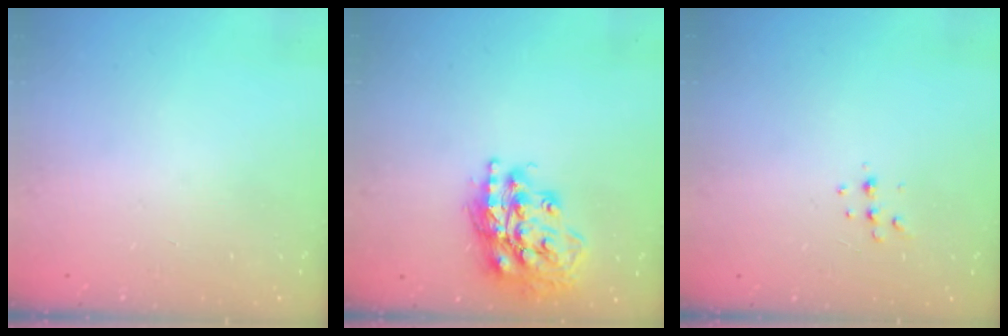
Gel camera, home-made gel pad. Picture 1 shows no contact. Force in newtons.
{"total": 17.9, "press": 17.8, "slide": 1.9}
{"total": 5.6, "press": 5.6, "slide": 0.7}